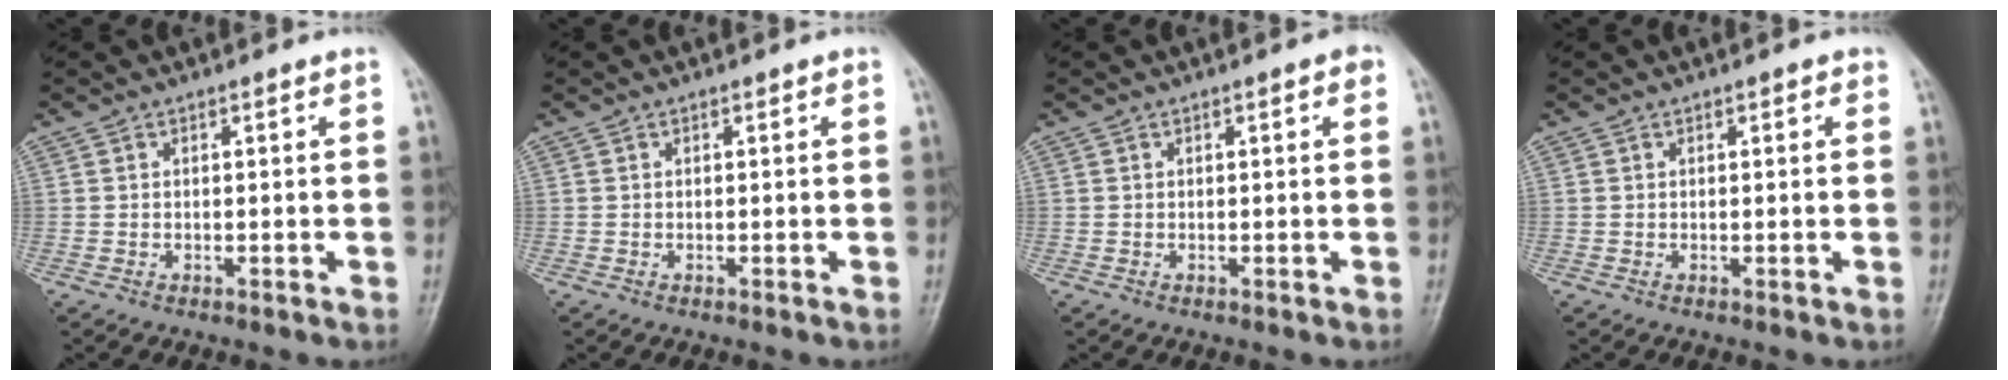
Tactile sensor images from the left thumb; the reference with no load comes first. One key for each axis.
{"total": 0.0}
{"total": 1.2, "fx": 0.4, "fy": 0.4, "fz": 1.0, "tx": -0.012, "ty": 0.002, "tz": 0.002}
{"total": 0.9, "fx": 0.5, "fy": 0.5, "fz": 0.6, "tx": -0.003, "ty": 0.000, "tz": 0.002}